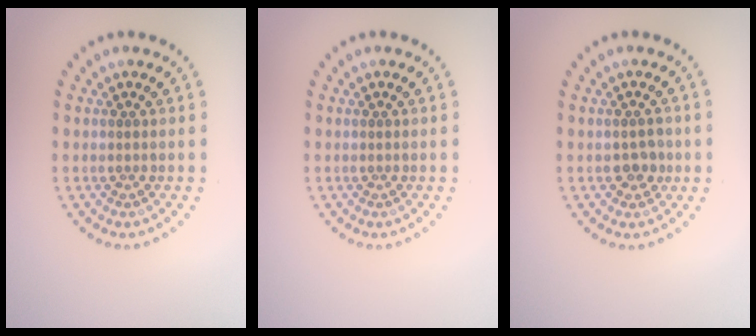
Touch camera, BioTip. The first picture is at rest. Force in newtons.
{"total": 0.0}
{"total": 1.6, "press": 1.6, "slide": 0.3}